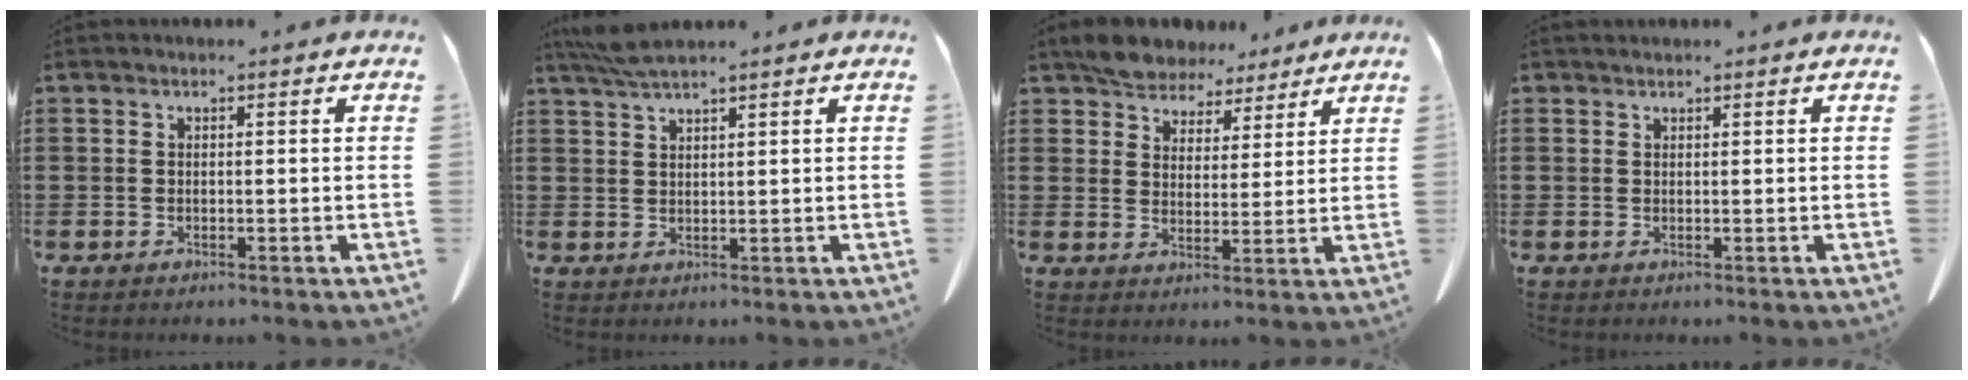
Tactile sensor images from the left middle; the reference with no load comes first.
{"total": 3.2, "force": [2.7, 0.1, 1.8], "torque": [-0.043, -0.002, 0.051]}
{"total": 5.7, "force": [5.3, 2.2, 0.4], "torque": [-0.037, -0.015, 0.099]}
{"total": 0.6, "force": [0.6, 0.2, 0.0], "torque": [-0.002, 0.000, 0.012]}